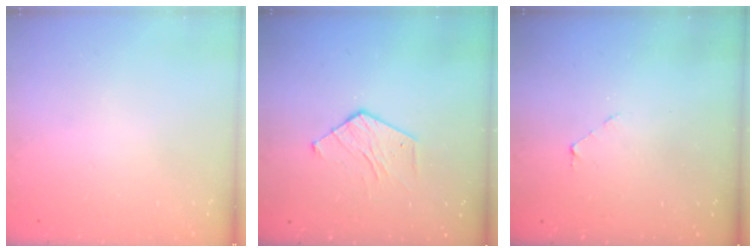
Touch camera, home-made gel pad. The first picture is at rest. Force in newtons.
{"total": 6.5, "press": 6.5, "slide": 0.3}
{"total": 2.8, "press": 2.8, "slide": 0.2}